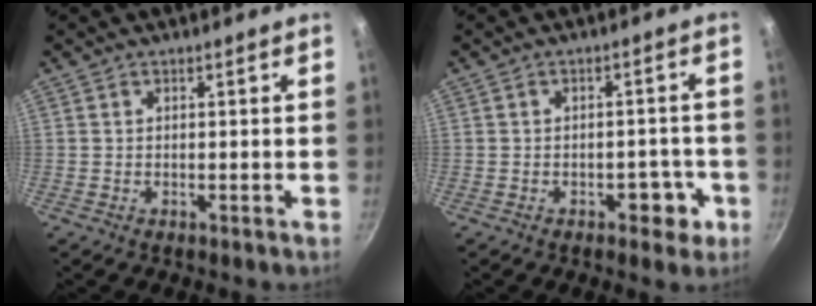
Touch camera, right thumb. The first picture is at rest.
{"total": 4.9, "force": [-2.1, 3.1, 3.1], "torque": [-0.013, 0.020, -0.021]}